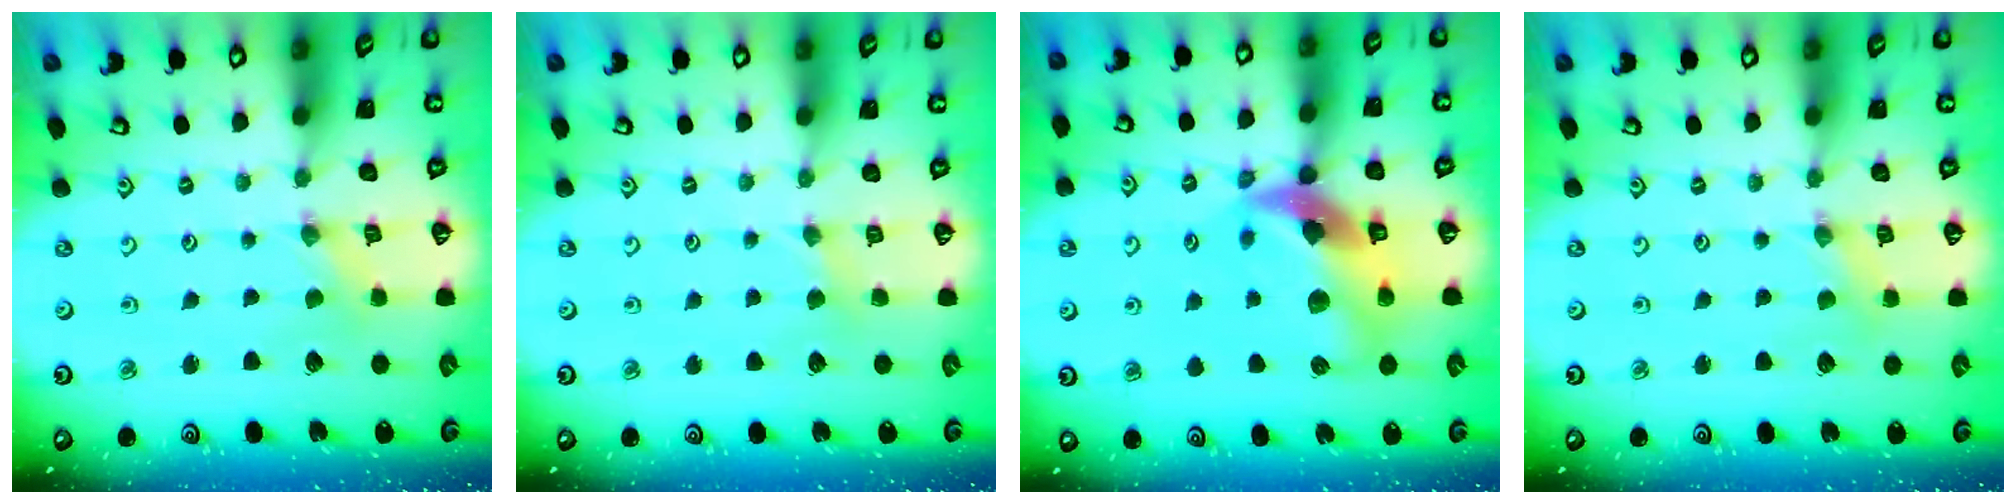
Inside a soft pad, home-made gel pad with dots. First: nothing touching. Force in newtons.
{"total": 3.0, "press": 2.9, "slide": 0.5}
{"total": 16.0, "press": 15.8, "slide": 2.4}
{"total": 1.1, "press": 1.1, "slide": 0.2}